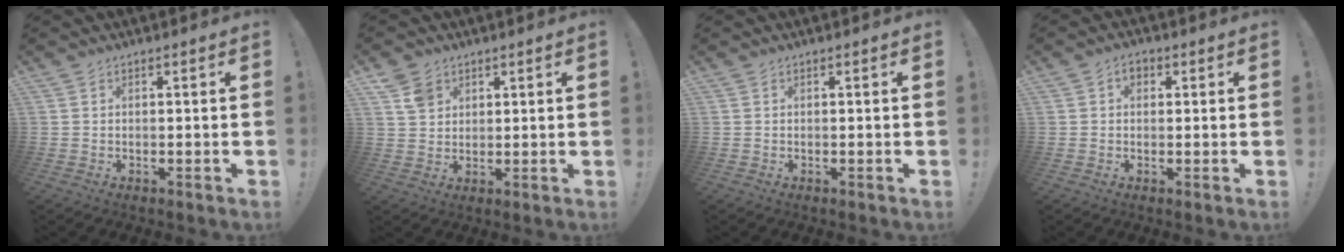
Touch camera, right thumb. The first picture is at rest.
{"total": 5.6, "force": [3.4, 4.0, 1.9], "torque": [-0.023, -0.014, 0.065]}
{"total": 0.0}
{"total": 2.8, "force": [0.6, 2.0, 1.8], "torque": [-0.023, 0.004, 0.009]}